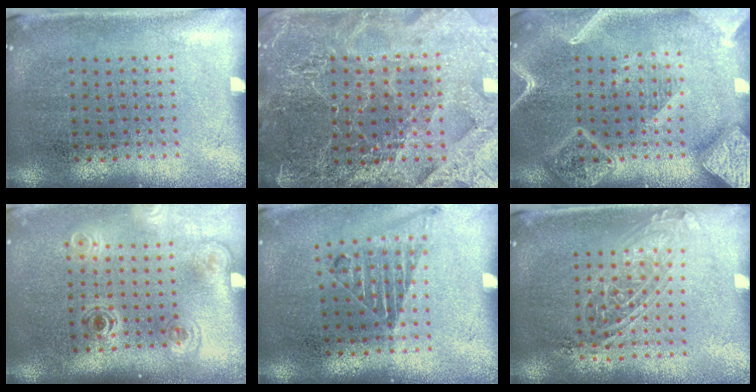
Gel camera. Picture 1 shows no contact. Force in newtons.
{"total": 4.6, "press": 4.3, "slide": 1.6}
{"total": 4.1, "press": 4.1, "slide": 0.5}
{"total": 1.8, "press": 1.2, "slide": 1.3}
{"total": 1.2, "press": 1.1, "slide": 0.3}
{"total": 1.4, "press": 1.3, "slide": 0.7}